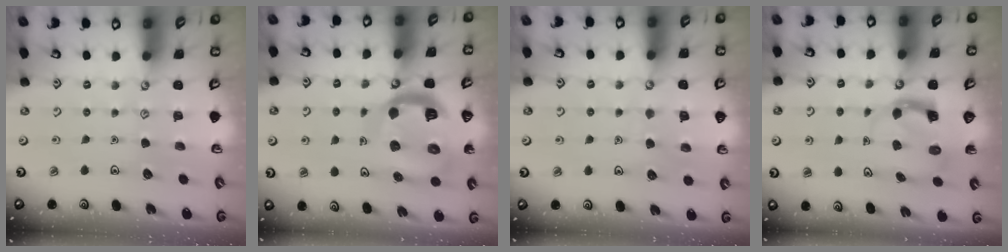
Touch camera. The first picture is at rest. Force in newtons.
{"total": 16.2, "press": 16.1, "slide": 1.8}
{"total": 4.6, "press": 4.6, "slide": 0.4}
{"total": 3.8, "press": 3.8, "slide": 0.3}